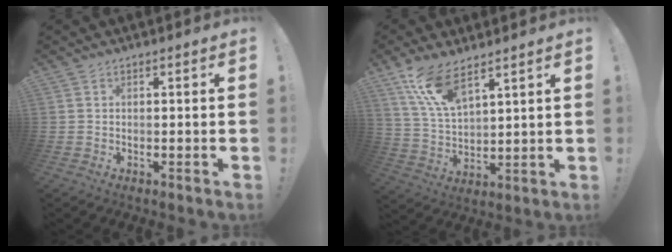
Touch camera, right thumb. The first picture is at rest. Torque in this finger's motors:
{"motor_torque": [0.05, 0.32, 0.55, 0.26, 0.09]}